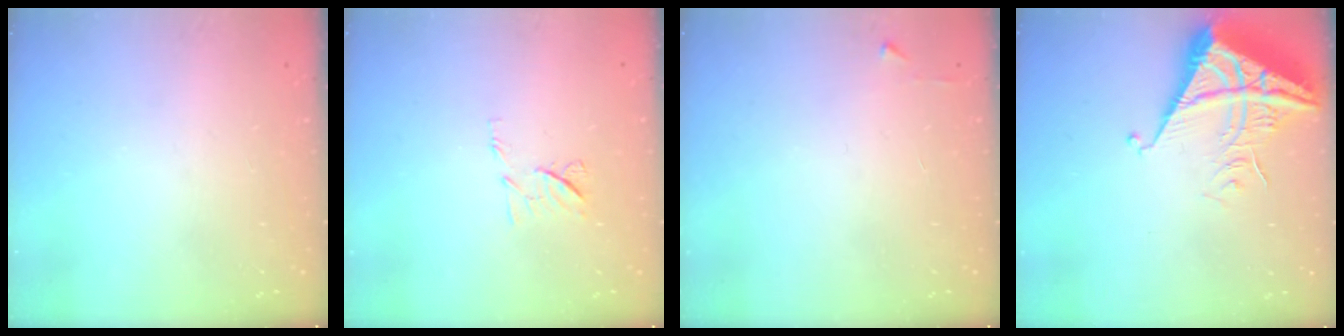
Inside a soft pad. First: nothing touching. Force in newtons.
{"total": 7.2, "press": 7.0, "slide": 1.4}
{"total": 2.4, "press": 2.4, "slide": 0.3}
{"total": 7.0, "press": 7.0, "slide": 0.8}